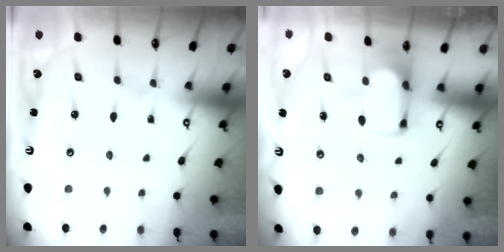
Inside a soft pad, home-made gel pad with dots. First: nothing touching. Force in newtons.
{"total": 3.3, "press": 3.2, "slide": 0.4}